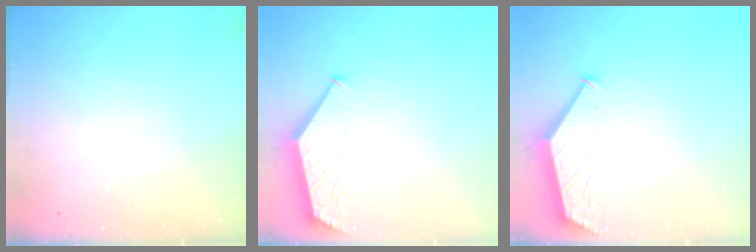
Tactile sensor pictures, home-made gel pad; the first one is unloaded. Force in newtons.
{"total": 1.7, "press": 1.6, "slide": 0.4}
{"total": 1.5, "press": 1.5, "slide": 0.4}